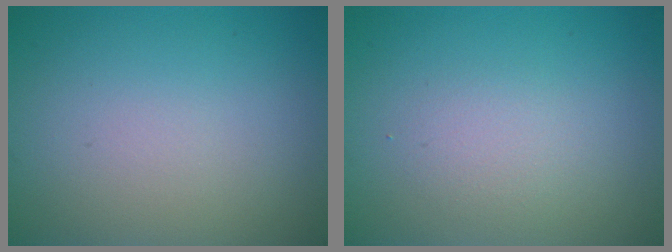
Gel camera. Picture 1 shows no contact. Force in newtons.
{"total": 1.6, "press": 1.6, "slide": 0.0}